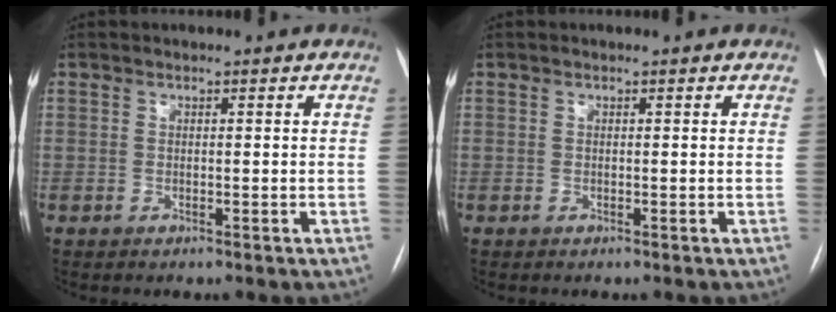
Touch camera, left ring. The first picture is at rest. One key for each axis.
{"total": 0.0}